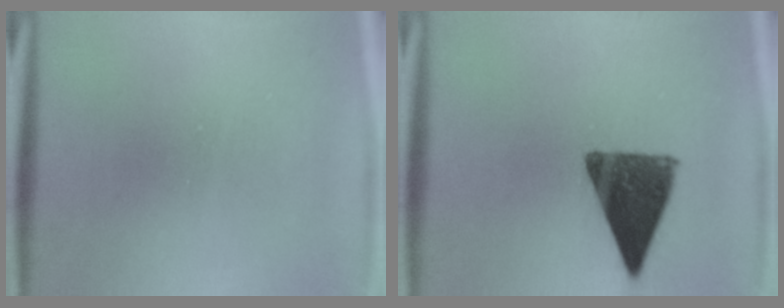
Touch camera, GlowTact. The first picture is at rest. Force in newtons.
{"total": 12.7}